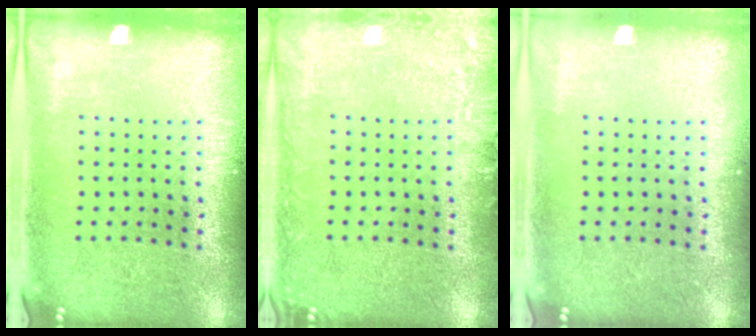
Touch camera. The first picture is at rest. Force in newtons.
{"total": 2.2, "press": 2.1, "slide": 0.2}
{"total": 0.0}